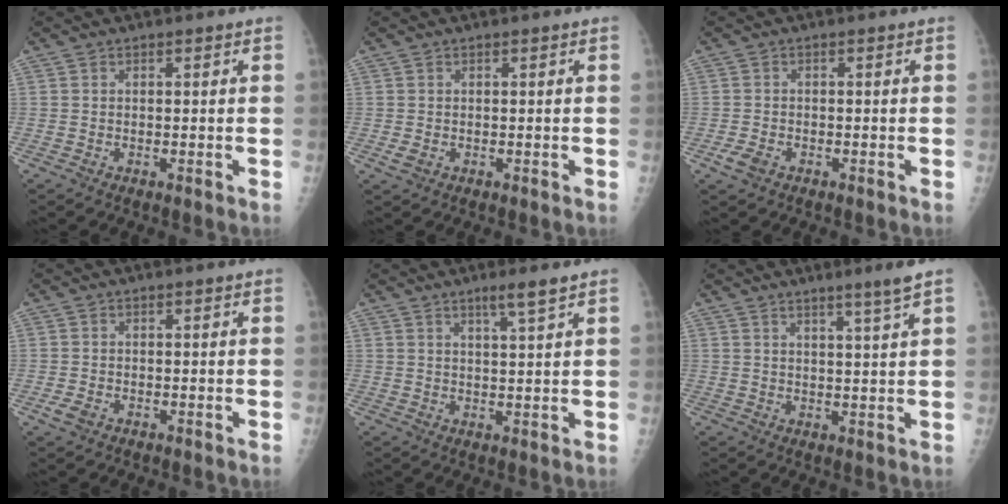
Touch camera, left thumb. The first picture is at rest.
{"total": 1.6, "force": [-0.2, 1.3, 0.9], "torque": [-0.016, -0.002, 0.000]}
{"total": 2.6, "force": [-1.3, 1.7, 1.5], "torque": [-0.030, 0.000, -0.023]}
{"total": 2.1, "force": [-0.9, 1.4, 1.2], "torque": [-0.023, -0.001, -0.017]}
{"total": 3.7, "force": [2.5, -0.1, 2.7], "torque": [-0.048, -0.020, 0.046]}
{"total": 4.1, "force": [2.8, -0.9, 2.8], "torque": [-0.045, -0.023, 0.049]}